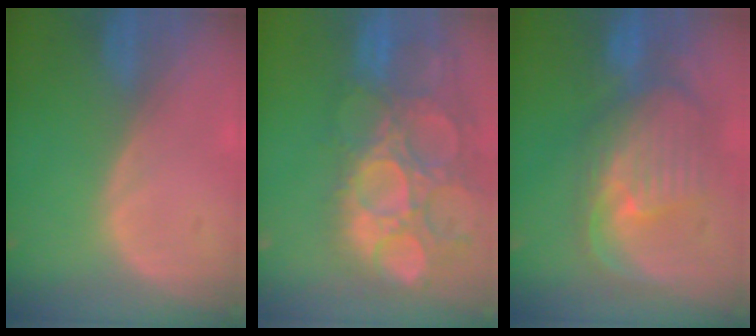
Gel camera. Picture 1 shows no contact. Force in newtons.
{"total": 15.4, "press": 12.7, "slide": 8.7}
{"total": 11.1, "press": 9.7, "slide": 5.5}